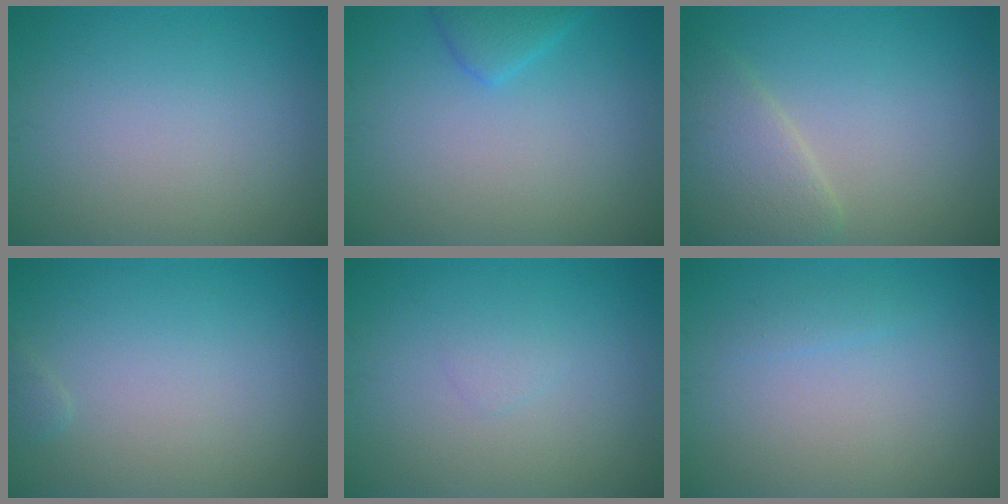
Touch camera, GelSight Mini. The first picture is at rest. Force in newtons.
{"total": 2.0, "press": 1.9, "slide": 0.2}
{"total": 4.0, "press": 4.0, "slide": 0.1}
{"total": 0.6, "press": 0.6, "slide": 0.1}
{"total": 0.7, "press": 0.7, "slide": 0.1}
{"total": 0.8, "press": 0.8, "slide": 0.0}